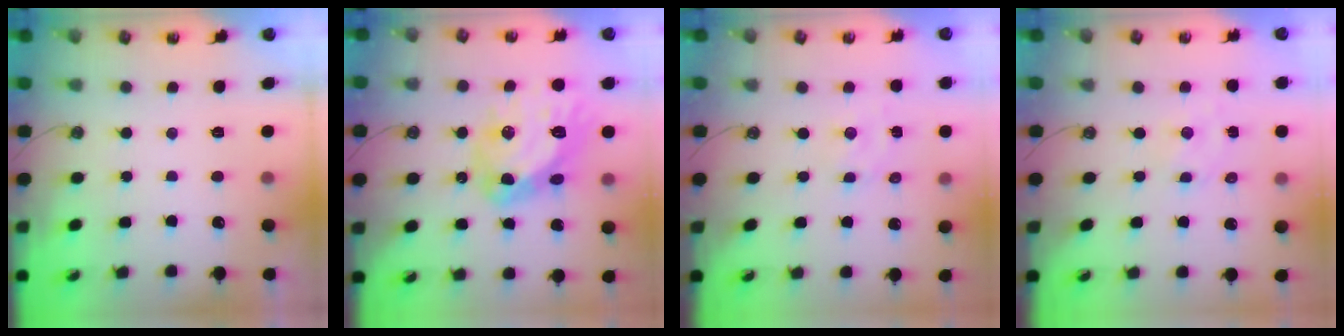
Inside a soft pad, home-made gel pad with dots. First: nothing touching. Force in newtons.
{"total": 18.7, "press": 18.6, "slide": 1.6}
{"total": 2.1, "press": 2.0, "slide": 0.3}
{"total": 1.3, "press": 1.3, "slide": 0.2}